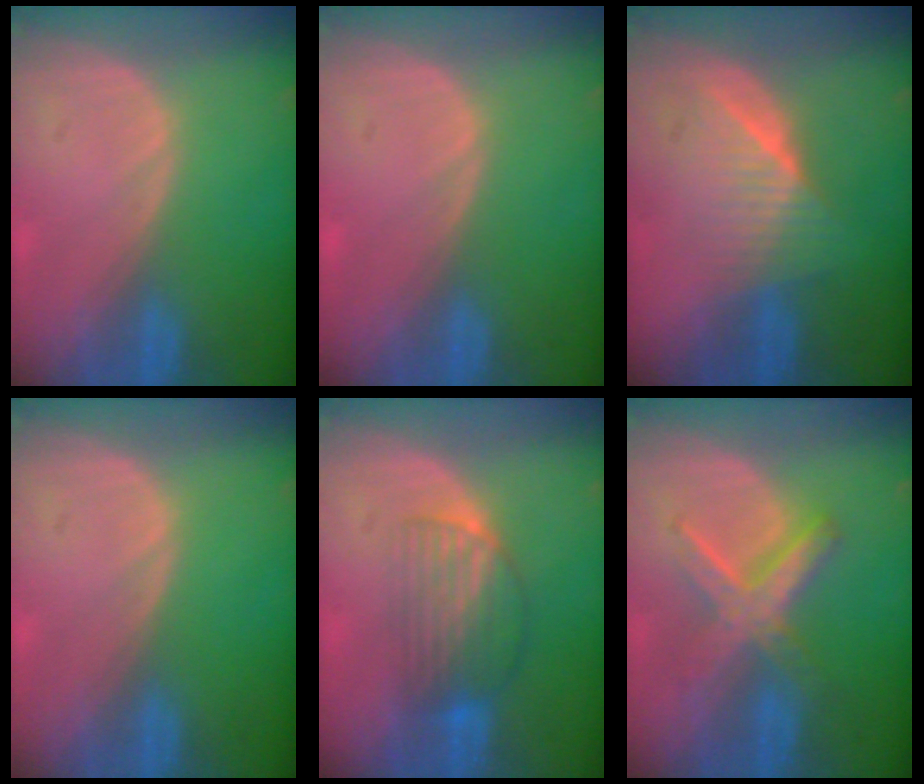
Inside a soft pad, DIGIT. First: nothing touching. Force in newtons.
{"total": 0.5, "press": 0.1, "slide": 0.5}
{"total": 6.5, "press": 6.1, "slide": 2.2}
{"total": 0.0}
{"total": 6.6, "press": 5.8, "slide": 3.1}
{"total": 6.6, "press": 6.6, "slide": 0.2}